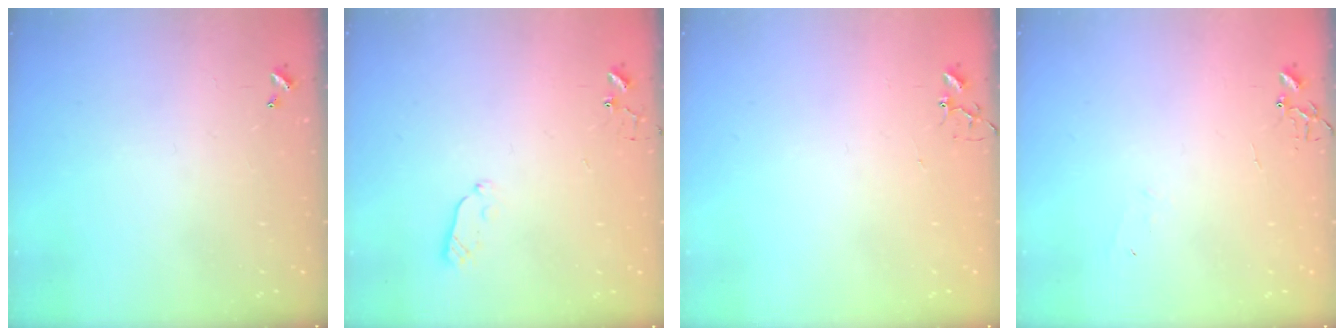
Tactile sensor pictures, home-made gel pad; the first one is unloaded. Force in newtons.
{"total": 4.2, "press": 4.1, "slide": 0.5}
{"total": 2.9, "press": 2.9, "slide": 0.2}
{"total": 4.3, "press": 4.2, "slide": 0.5}